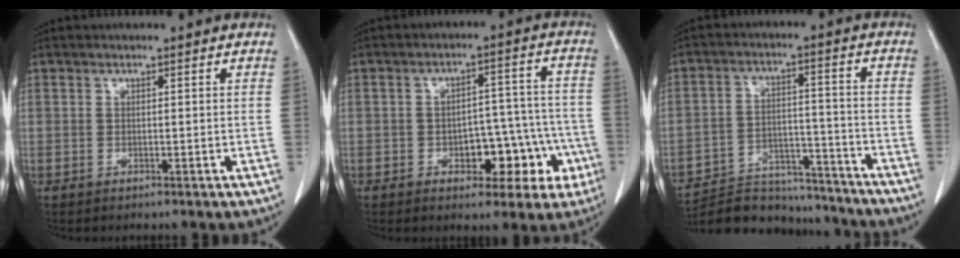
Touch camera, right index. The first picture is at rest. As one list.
[{"total": 9.9, "force": [-3.7, 5.4, 7.4], "torque": [-0.074, 0.038, -0.037]}, {"total": 17.4, "force": [-16.5, 4.2, 3.9], "torque": [-0.078, 0.020, -0.243]}]